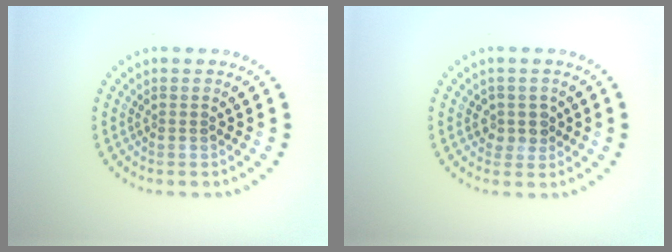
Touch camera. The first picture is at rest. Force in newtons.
{"total": 1.9, "press": 1.5, "slide": 1.1}